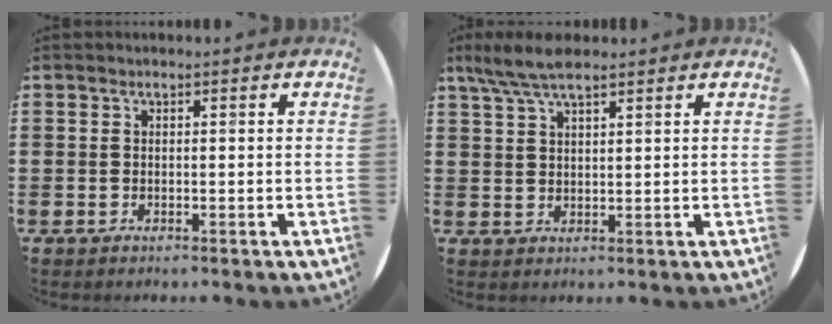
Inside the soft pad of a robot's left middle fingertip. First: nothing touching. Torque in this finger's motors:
{"motor_torque": [0.87, -0.78, 0.10, 0.07]}